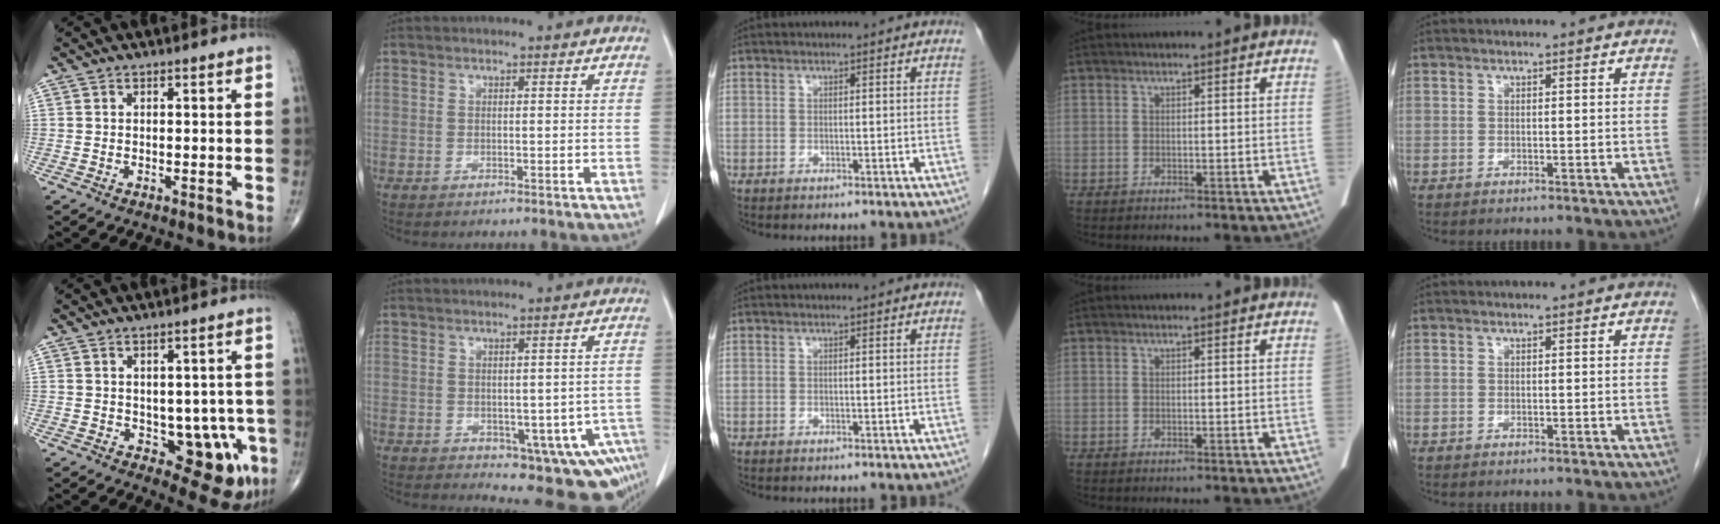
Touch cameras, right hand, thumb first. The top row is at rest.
{"thumb": {"total": 9.7, "force": [-2.1, 5.4, 7.8], "torque": [-0.051, -0.002, -0.014]}, "index": {"total": 11.2, "force": [-4.8, 5.3, 8.7], "torque": [-0.070, 0.014, -0.048]}}